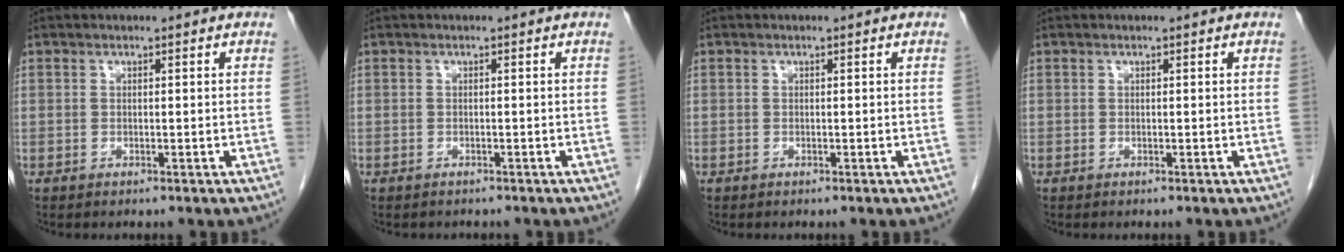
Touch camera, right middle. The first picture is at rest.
{"total": 1.3, "force": [-1.2, 0.6, 0.2], "torque": [-0.012, -0.001, -0.016]}
{"total": 0.0}
{"total": 0.0}